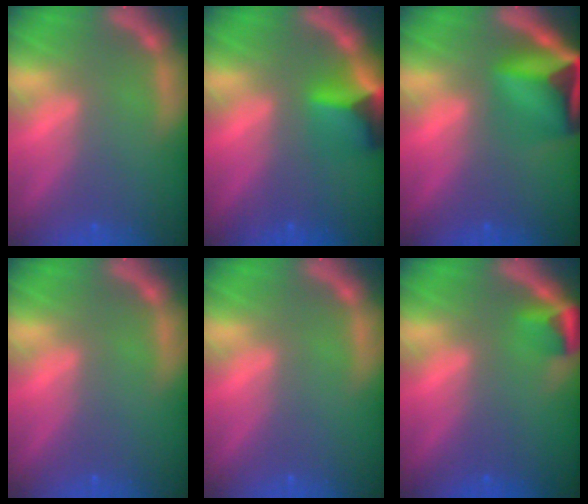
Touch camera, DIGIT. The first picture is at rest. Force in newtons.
{"total": 4.9}
{"total": 9.5}
{"total": 0.0}
{"total": 0.0}
{"total": 2.4}